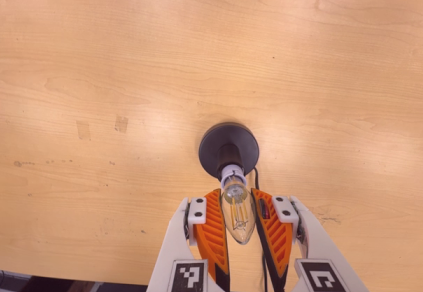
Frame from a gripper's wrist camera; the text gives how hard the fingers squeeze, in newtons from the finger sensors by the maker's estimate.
{"total": 12.5, "left": 12.0, "right": 13.1}